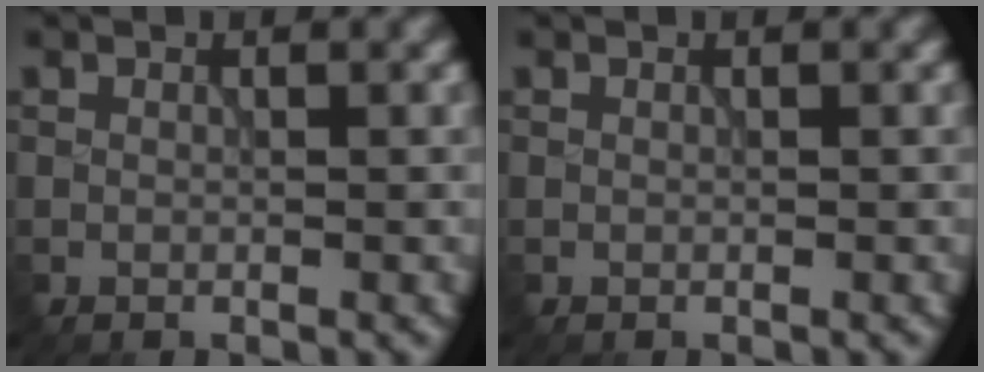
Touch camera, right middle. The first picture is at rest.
{"total": 0.0}